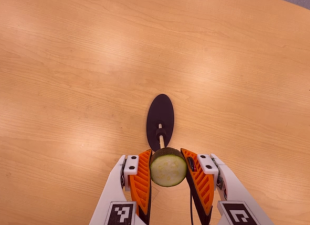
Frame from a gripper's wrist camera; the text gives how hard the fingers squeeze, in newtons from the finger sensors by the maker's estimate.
{"total": 11.9, "left": 11.4, "right": 12.4}